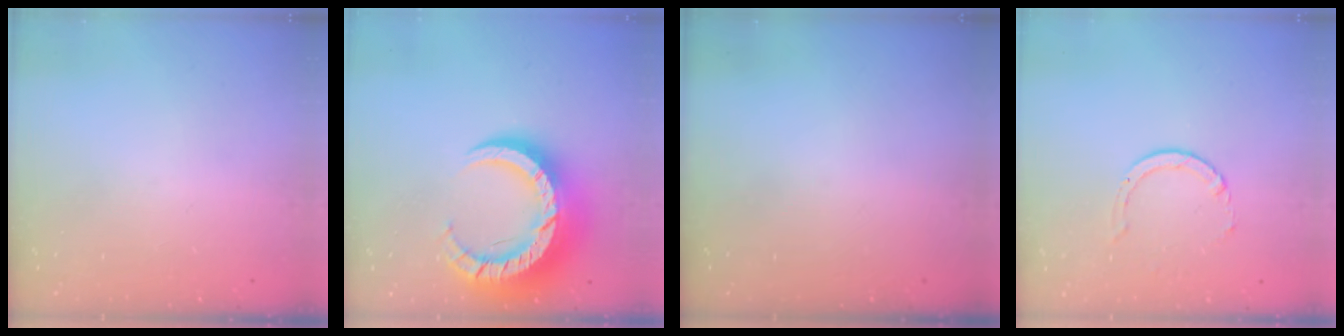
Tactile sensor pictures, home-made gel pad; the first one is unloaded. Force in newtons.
{"total": 17.5, "press": 17.4, "slide": 1.5}
{"total": 0.0}
{"total": 2.9, "press": 2.9, "slide": 0.4}